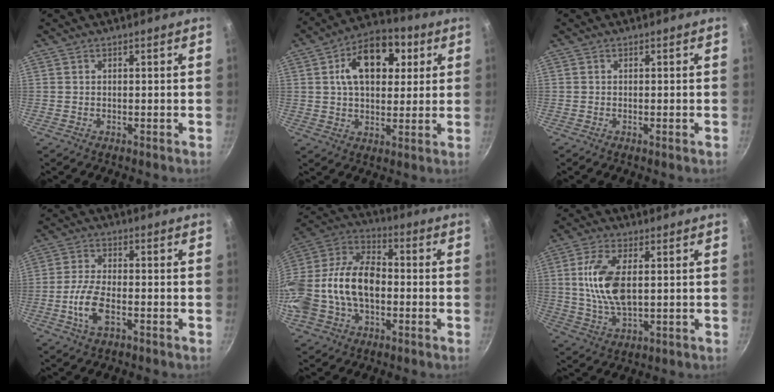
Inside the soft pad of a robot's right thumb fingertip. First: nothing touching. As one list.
[{"total": 16.2, "force": [4.9, 9.9, 11.9], "torque": [-0.153, 0.006, 0.074]}, {"total": 0.8, "force": [-0.2, 0.0, 0.8], "torque": [-0.010, -0.002, -0.001]}, {"total": 7.1, "force": [-2.4, 3.2, 5.8], "torque": [-0.120, 0.014, -0.047]}, {"total": 22.6, "force": [-2.6, 14.8, 17.0], "torque": [-0.365, 0.032, -0.045]}, {"total": 11.4, "force": [1.5, 5.5, 9.9], "torque": [-0.206, -0.006, 0.035]}]